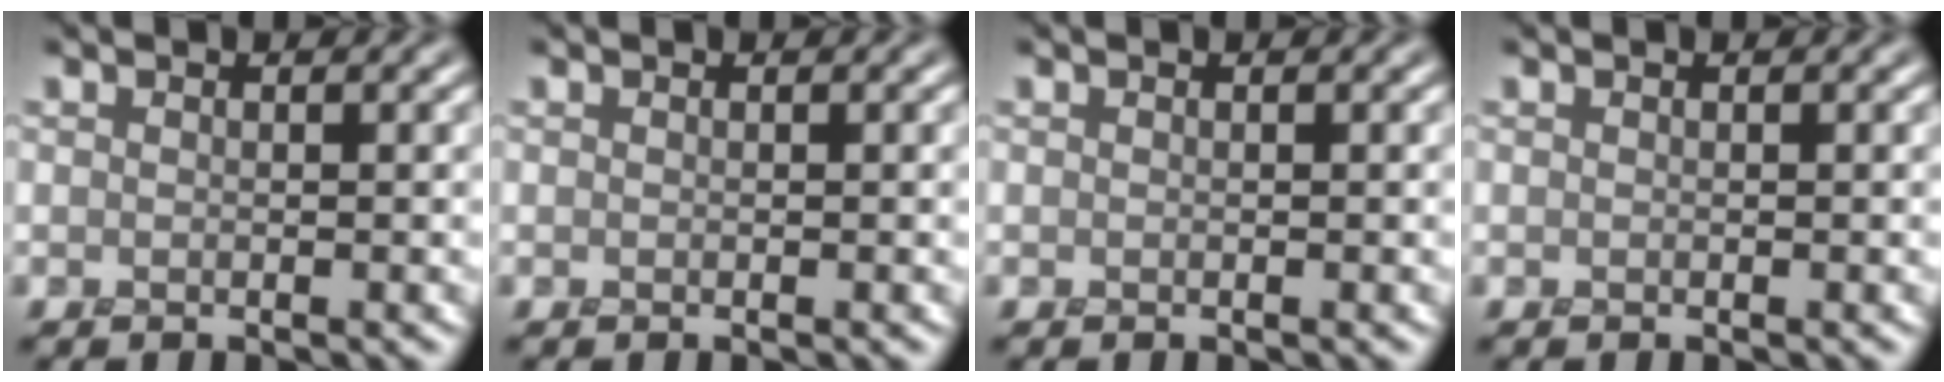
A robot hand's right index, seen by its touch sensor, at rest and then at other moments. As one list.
[{"total": 0.0}, {"total": 0.0}, {"total": 0.0}]